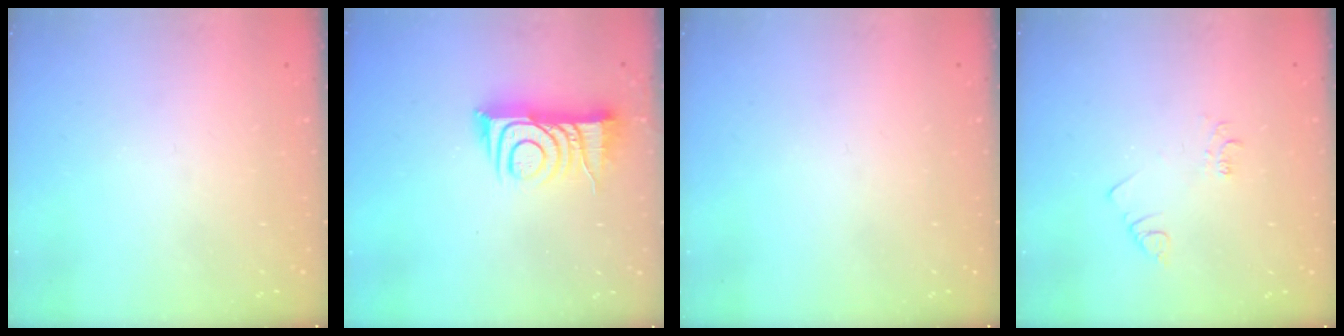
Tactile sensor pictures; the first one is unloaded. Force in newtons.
{"total": 11.5, "press": 11.5, "slide": 0.3}
{"total": 0.0}
{"total": 3.0, "press": 3.0, "slide": 0.5}